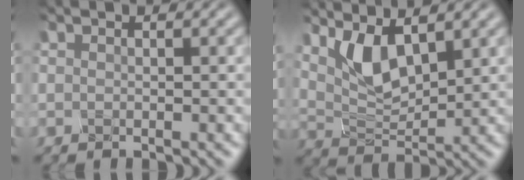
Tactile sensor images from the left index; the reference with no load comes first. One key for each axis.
{"total": 4.9, "fx": 2.2, "fy": 2.2, "fz": 3.8, "tx": -0.077, "ty": -0.009, "tz": 0.044}